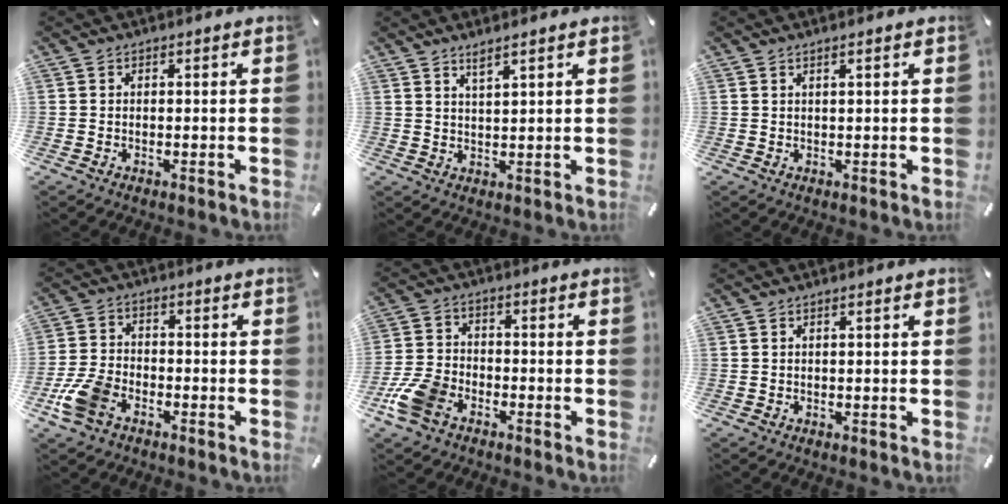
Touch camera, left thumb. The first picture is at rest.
{"total": 3.0, "force": [2.5, -0.2, 1.6], "torque": [-0.036, -0.006, 0.045]}
{"total": 1.3, "force": [0.7, -0.1, 1.1], "torque": [-0.021, -0.001, 0.012]}
{"total": 8.2, "force": [-4.7, 4.9, 4.7], "torque": [-0.107, 0.014, -0.088]}
{"total": 9.1, "force": [-5.3, 5.6, 4.8], "torque": [-0.112, 0.020, -0.101]}
{"total": 0.7, "force": [0.3, 0.0, 0.6], "torque": [-0.009, 0.000, 0.004]}